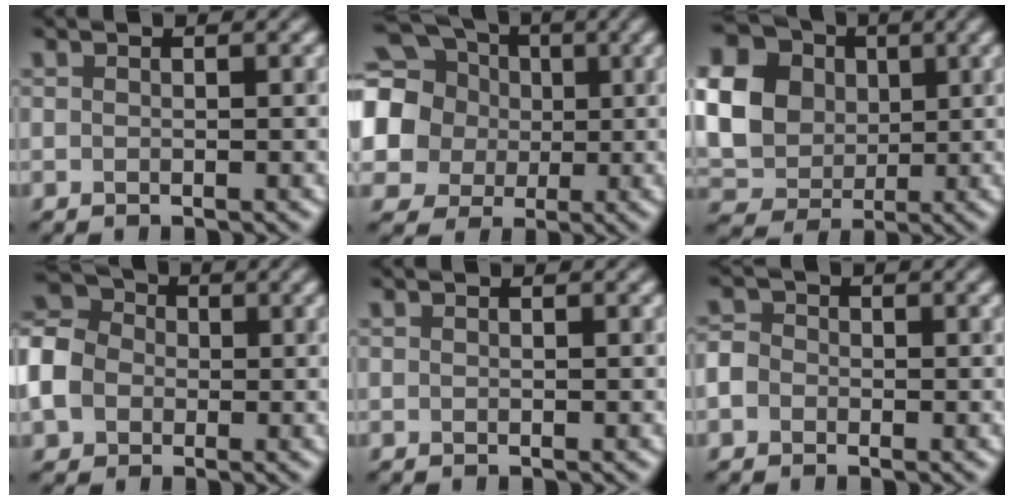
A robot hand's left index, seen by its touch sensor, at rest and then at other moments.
{"total": 14.4, "force": [2.5, 13.1, 5.5], "torque": [-0.168, 0.025, 0.018]}
{"total": 15.6, "force": [3.4, 13.6, 7.0], "torque": [-0.204, 0.006, 0.055]}
{"total": 7.3, "force": [-1.7, 5.9, 3.9], "torque": [-0.101, -0.010, -0.039]}
{"total": 0.0}
{"total": 2.3, "force": [-0.5, 2.0, 0.9], "torque": [-0.005, 0.008, -0.021]}